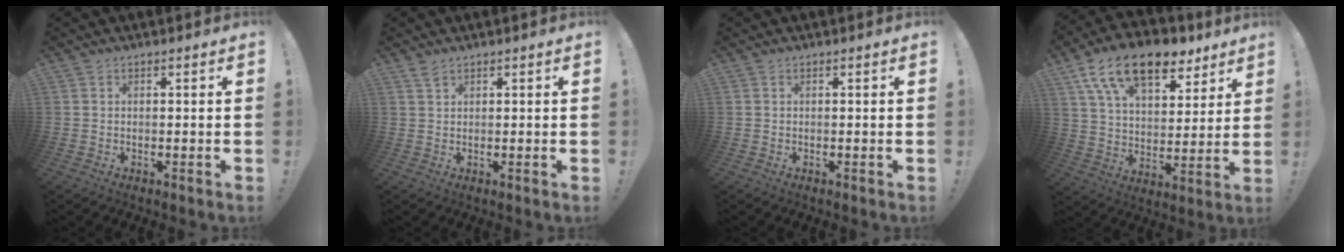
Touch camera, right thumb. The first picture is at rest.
{"total": 1.6, "force": [1.2, 0.6, 1.0], "torque": [-0.020, 0.001, 0.022]}
{"total": 0.0}
{"total": 17.9, "force": [11.2, 9.4, 10.3], "torque": [-0.182, -0.061, 0.203]}